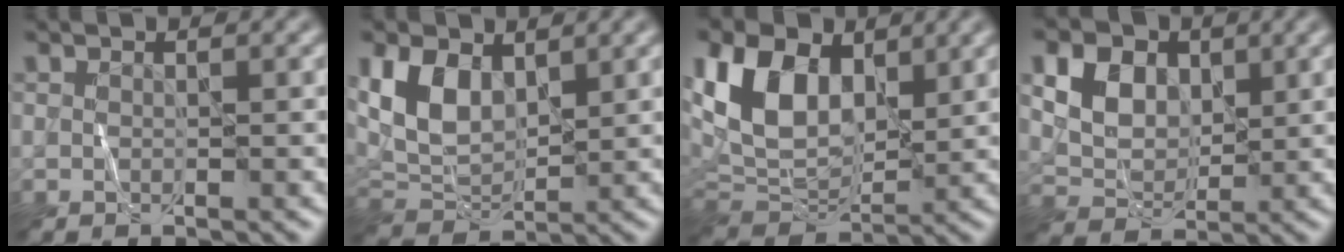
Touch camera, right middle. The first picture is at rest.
{"total": 5.9, "force": [2.3, 3.6, 4.0], "torque": [-0.087, -0.004, 0.043]}
{"total": 10.1, "force": [3.3, 6.5, 6.9], "torque": [-0.157, 0.003, 0.057]}
{"total": 5.4, "force": [2.1, 3.9, 3.1], "torque": [-0.073, -0.005, 0.035]}